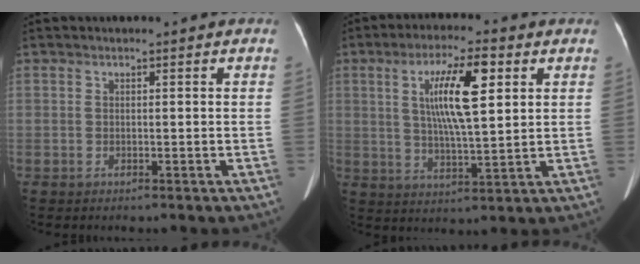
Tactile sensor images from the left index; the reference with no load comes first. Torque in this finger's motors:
{"motor_torque": [0.96, -0.52, 0.27, 0.06]}